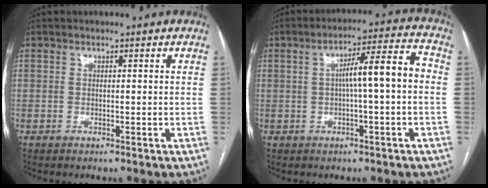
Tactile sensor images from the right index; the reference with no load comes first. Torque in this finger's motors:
{"motor_torque": [0.61, -0.08, 0.32, 0.12]}